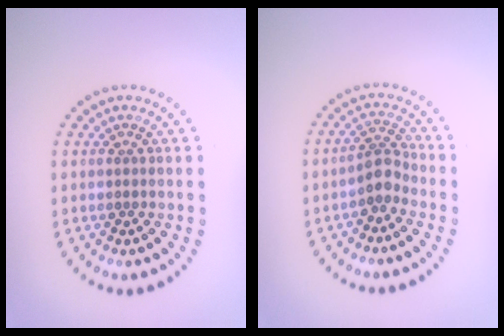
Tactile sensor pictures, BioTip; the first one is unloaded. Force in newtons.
{"total": 2.5, "press": 1.9, "slide": 1.5}